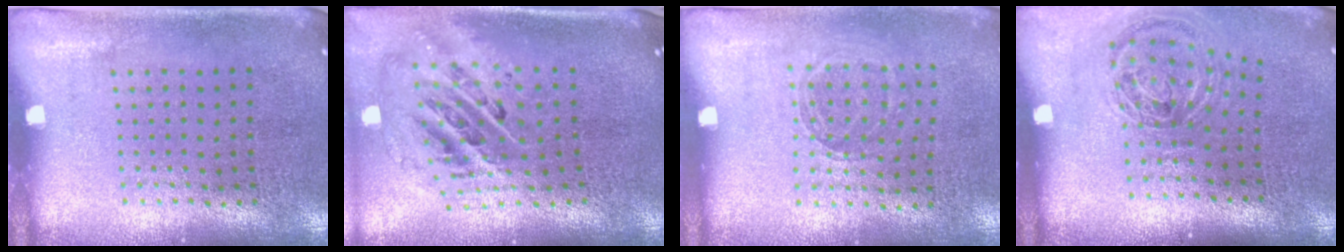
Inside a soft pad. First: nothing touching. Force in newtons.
{"total": 2.8, "press": 1.9, "slide": 2.1}
{"total": 0.8, "press": 0.8, "slide": 0.1}
{"total": 1.2, "press": 1.0, "slide": 0.6}